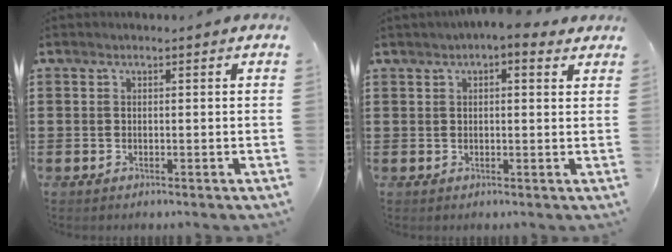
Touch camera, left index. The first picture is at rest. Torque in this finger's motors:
{"motor_torque": [2.14, 0.00, 0.93, 0.21]}